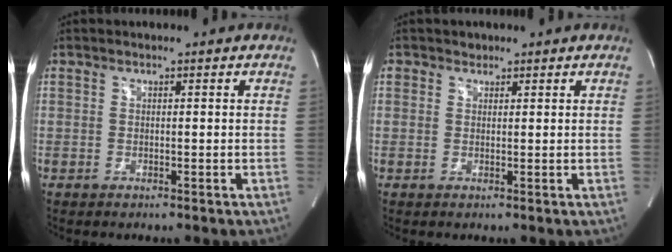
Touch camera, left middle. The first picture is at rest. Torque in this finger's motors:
{"motor_torque": [0.00, 0.03, -0.08, 0.01]}